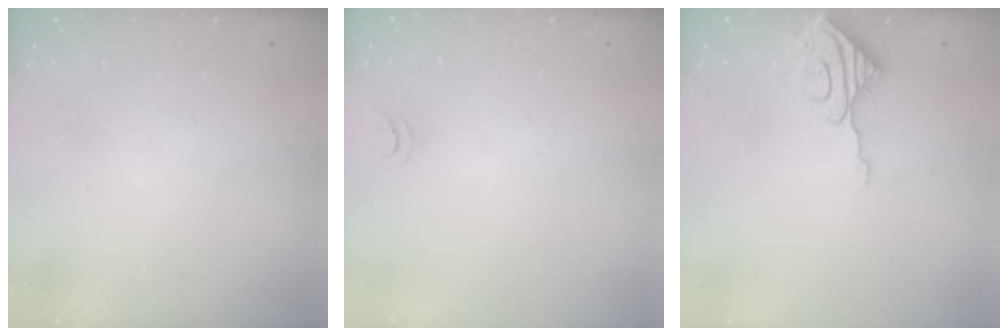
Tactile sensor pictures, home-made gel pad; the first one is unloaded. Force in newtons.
{"total": 4.9, "press": 4.9, "slide": 0.5}
{"total": 8.7, "press": 8.7, "slide": 0.5}